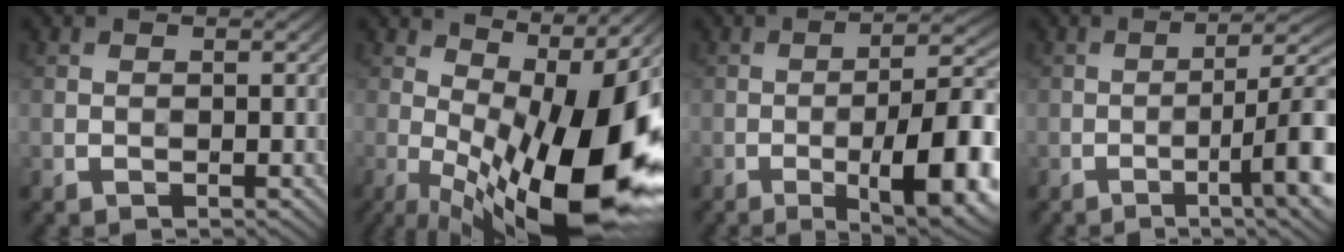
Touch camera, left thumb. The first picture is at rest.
{"total": 18.7, "force": [-2.1, 6.1, 17.6], "torque": [-0.259, 0.002, -0.030]}
{"total": 13.1, "force": [-4.3, 3.4, 11.9], "torque": [-0.163, 0.012, -0.064]}
{"total": 10.1, "force": [-2.0, 2.3, 9.6], "torque": [-0.127, 0.010, -0.032]}